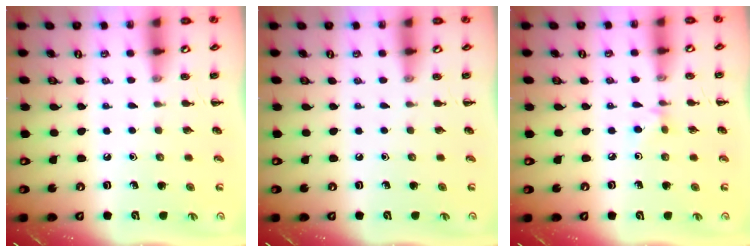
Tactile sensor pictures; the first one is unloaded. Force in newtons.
{"total": 0.0}
{"total": 2.9, "press": 2.6, "slide": 1.2}